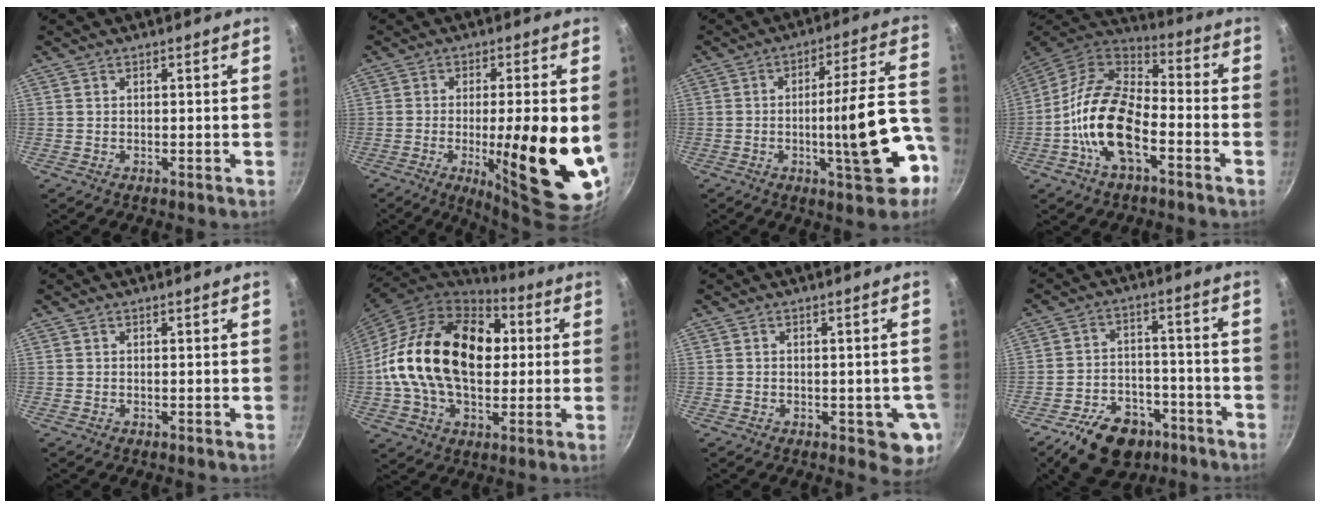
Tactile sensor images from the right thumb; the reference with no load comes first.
{"total": 17.7, "force": [-2.5, 3.7, 17.1], "torque": [-0.243, -0.012, -0.032]}
{"total": 17.3, "force": [-5.4, 4.1, 16.0], "torque": [-0.204, 0.037, -0.071]}
{"total": 17.6, "force": [-5.6, 9.2, 14.0], "torque": [-0.248, 0.043, -0.120]}
{"total": 0.0}
{"total": 25.8, "force": [2.1, 17.0, 19.3], "torque": [-0.313, 0.033, 0.027]}
{"total": 6.4, "force": [-1.5, 3.2, 5.3], "torque": [-0.038, 0.000, -0.017]}
{"total": 14.6, "force": [-9.1, 8.8, 7.4], "torque": [-0.094, 0.054, -0.137]}